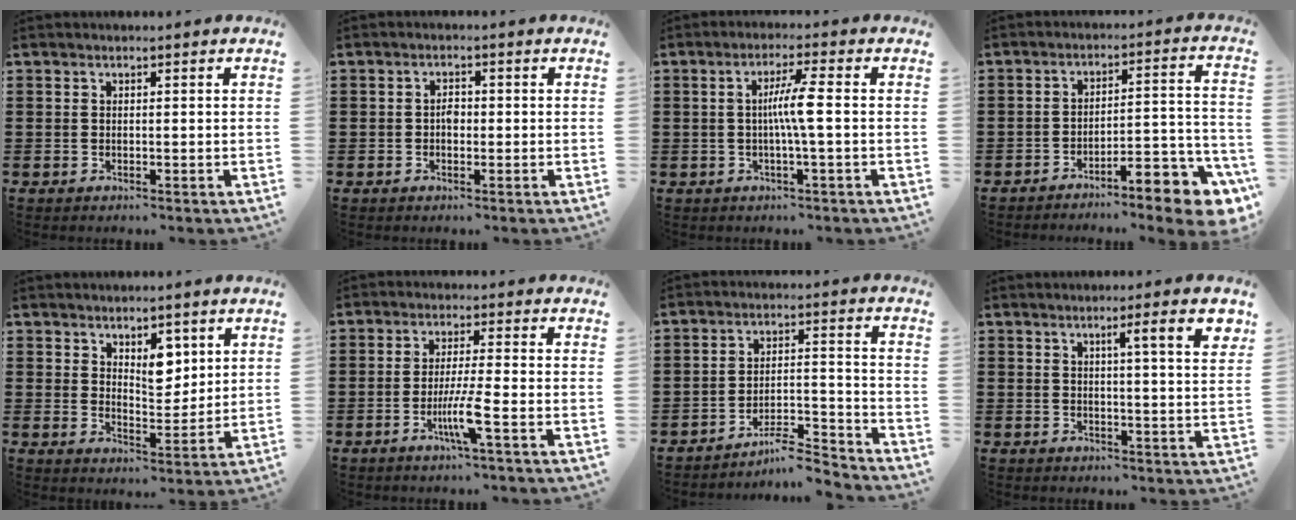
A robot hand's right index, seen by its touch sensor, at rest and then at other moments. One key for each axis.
{"total": 1.7, "fx": -0.3, "fy": 1.0, "fz": 1.3, "tx": -0.026, "ty": 0.003, "tz": -0.006}
{"total": 4.8, "fx": -0.3, "fy": -0.6, "fz": 4.7, "tx": -0.086, "ty": -0.006, "tz": -0.011}
{"total": 7.3, "fx": -6.1, "fy": 0.7, "fz": 3.9, "tx": -0.056, "ty": 0.001, "tz": -0.113}
{"total": 5.3, "fx": 2.9, "fy": 2.8, "fz": 3.5, "tx": -0.054, "ty": -0.007, "tz": 0.047}
{"total": 5.7, "fx": -2.5, "fy": -0.3, "fz": 5.1, "tx": -0.105, "ty": -0.021, "tz": -0.049}
{"total": 7.5, "fx": -6.6, "fy": 1.3, "fz": 3.4, "tx": -0.048, "ty": 0.009, "tz": -0.123}
{"total": 5.6, "fx": 2.4, "fy": -0.1, "fz": 5.1, "tx": -0.077, "ty": -0.010, "tz": 0.031}